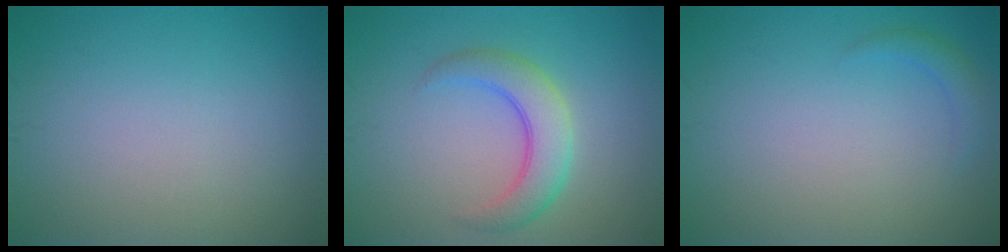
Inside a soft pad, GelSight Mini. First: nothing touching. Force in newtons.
{"total": 4.2, "press": 4.2, "slide": 0.1}
{"total": 1.2, "press": 1.2, "slide": 0.1}